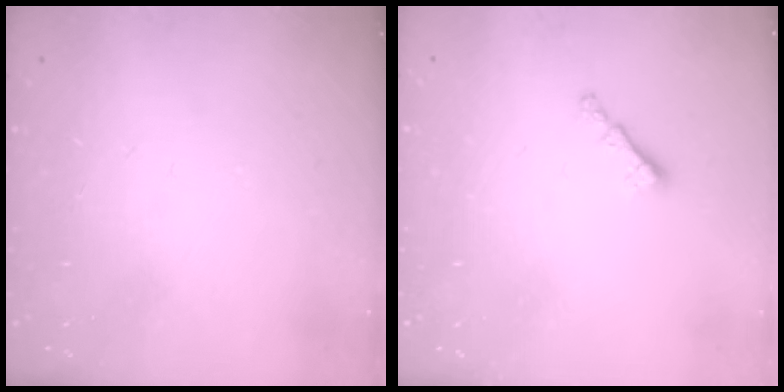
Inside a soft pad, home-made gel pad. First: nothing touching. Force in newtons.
{"total": 0.7, "press": 0.6, "slide": 0.4}